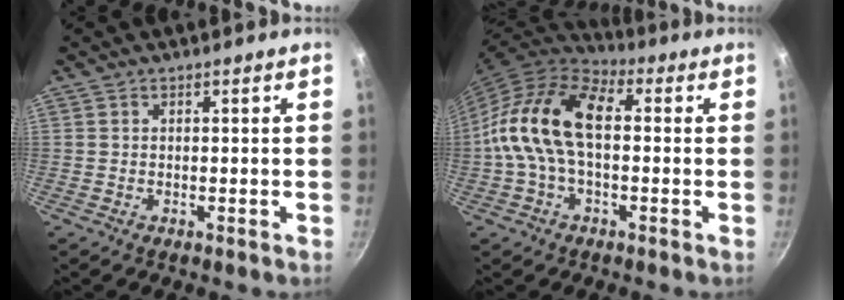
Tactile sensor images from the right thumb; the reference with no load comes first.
{"total": 16.3, "force": [0.6, 9.6, 13.2], "torque": [-0.238, 0.035, -0.011]}